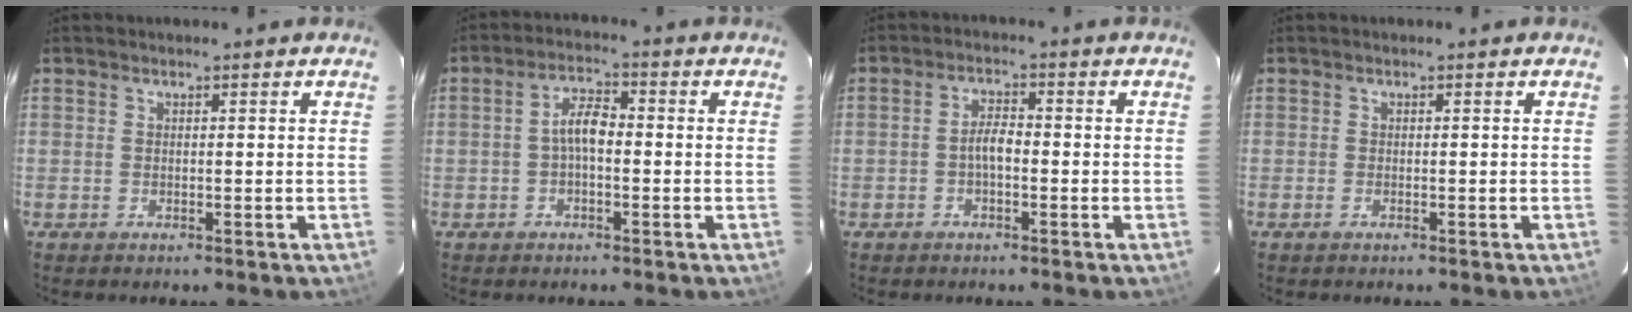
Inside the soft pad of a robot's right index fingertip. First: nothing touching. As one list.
[{"total": 4.2, "force": [-0.8, 1.8, 3.7], "torque": [-0.073, 0.015, -0.015]}, {"total": 3.1, "force": [-1.0, 1.2, 2.7], "torque": [-0.053, 0.010, -0.018]}, {"total": 0.6, "force": [-0.4, 0.2, 0.3], "torque": [-0.007, -0.001, -0.009]}]